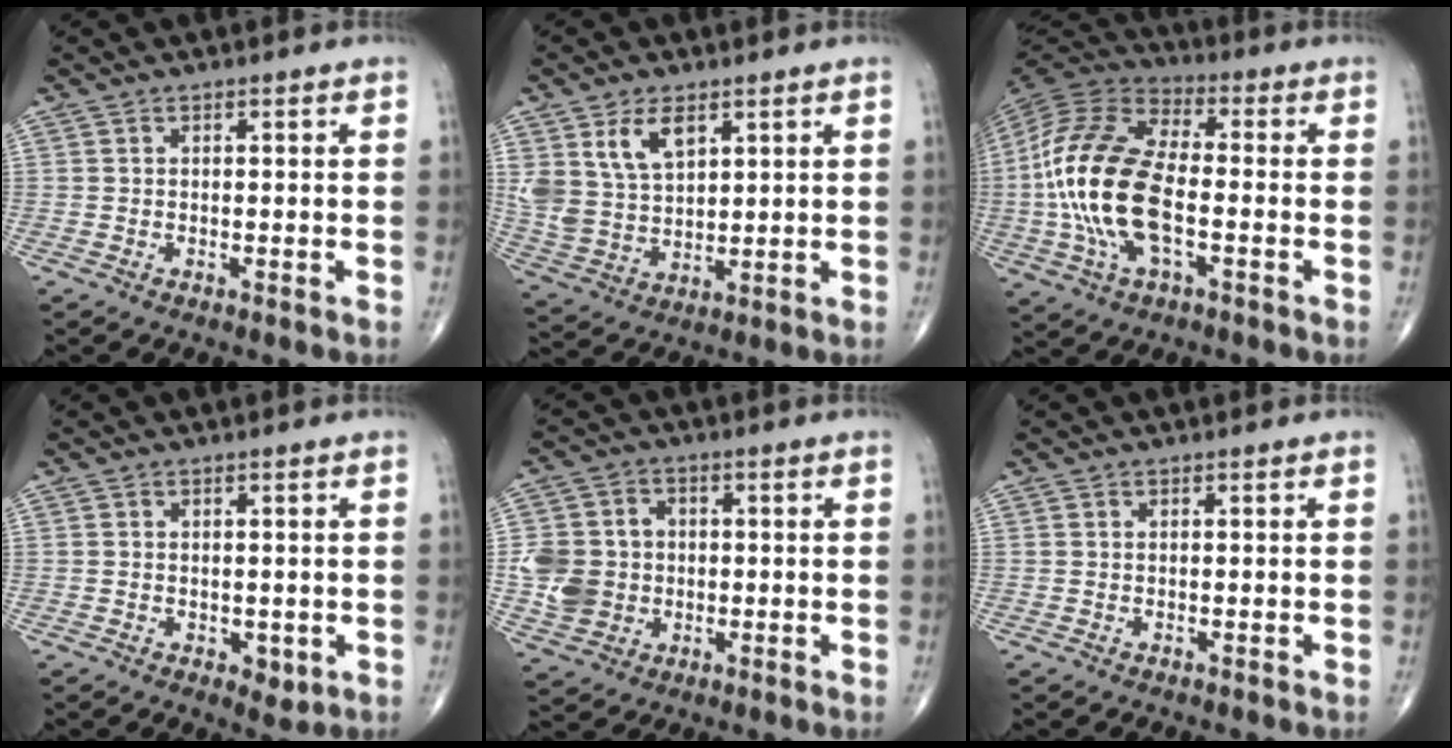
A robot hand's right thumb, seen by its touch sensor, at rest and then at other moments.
{"total": 9.9, "force": [4.8, 5.9, 6.4], "torque": [-0.112, -0.019, 0.105]}
{"total": 20.1, "force": [-2.8, 9.8, 17.3], "torque": [-0.368, 0.019, -0.056]}
{"total": 2.9, "force": [-0.6, 1.9, 2.2], "torque": [-0.017, -0.005, -0.001]}
{"total": 9.9, "force": [-0.7, 8.8, 4.6], "torque": [-0.068, 0.008, -0.009]}
{"total": 0.0}